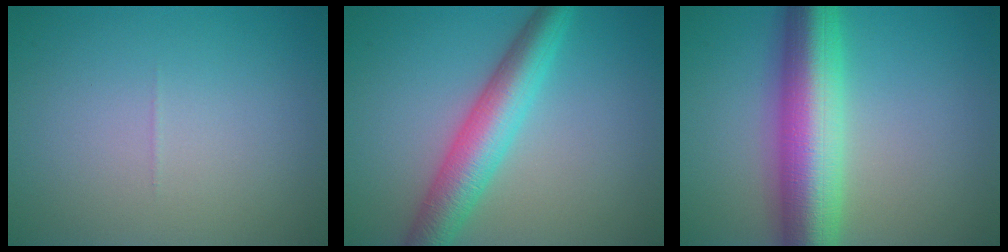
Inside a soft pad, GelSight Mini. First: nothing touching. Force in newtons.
{"total": 6.0, "press": 6.0, "slide": 0.0}
{"total": 10.1, "press": 10.1, "slide": 0.1}